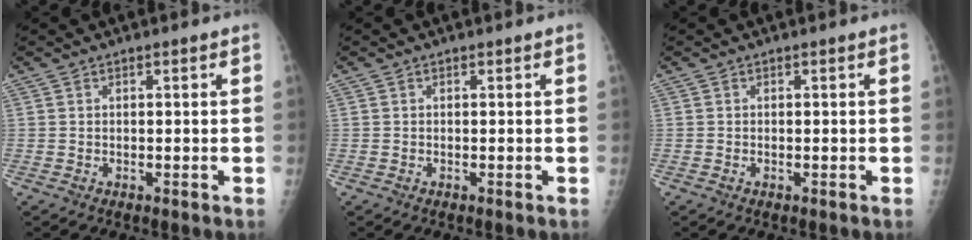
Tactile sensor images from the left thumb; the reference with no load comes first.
{"total": 0.0}
{"total": 0.0}